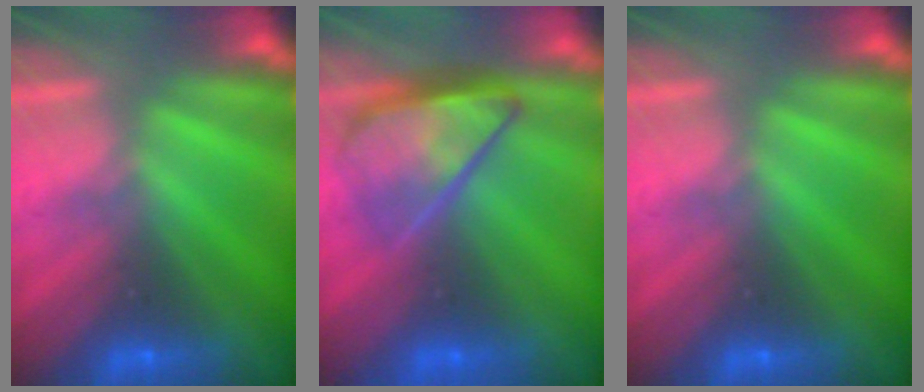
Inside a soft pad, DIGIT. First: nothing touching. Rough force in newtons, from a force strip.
{"total": 3.7}
{"total": 0.0}